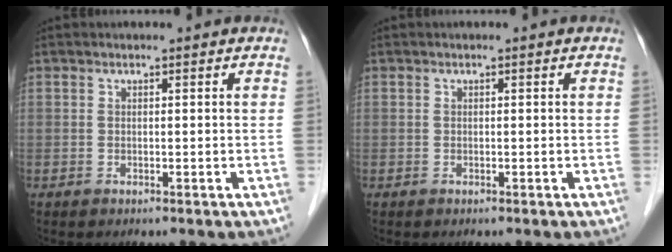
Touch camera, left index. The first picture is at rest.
{"total": 0.0}